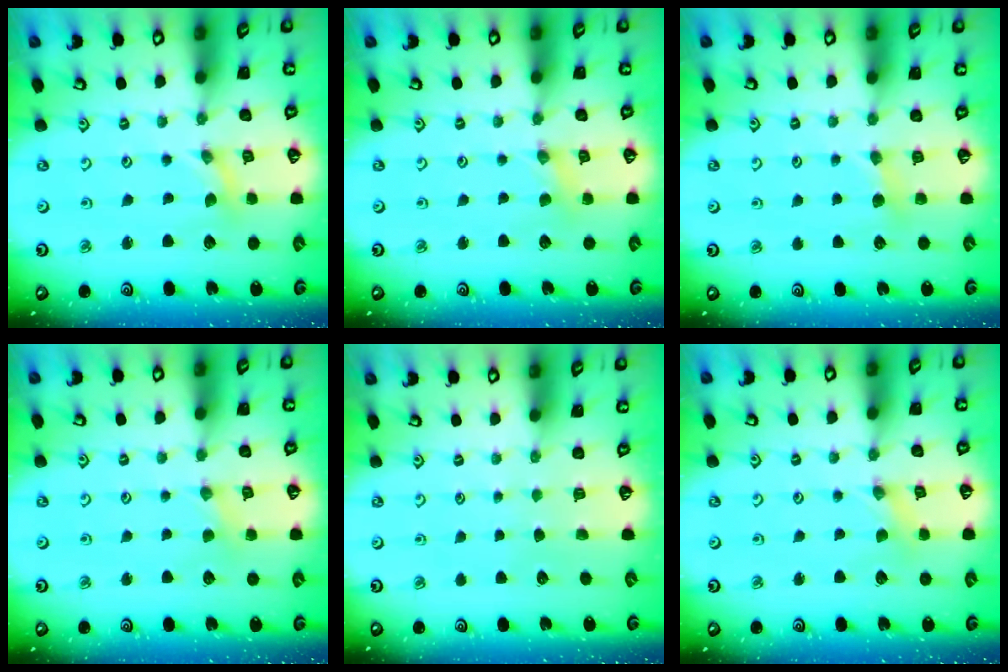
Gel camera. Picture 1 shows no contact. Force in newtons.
{"total": 1.3, "press": 1.2, "slide": 0.2}
{"total": 5.0, "press": 5.0, "slide": 0.7}
{"total": 2.7, "press": 2.6, "slide": 0.5}
{"total": 0.0}
{"total": 0.0}